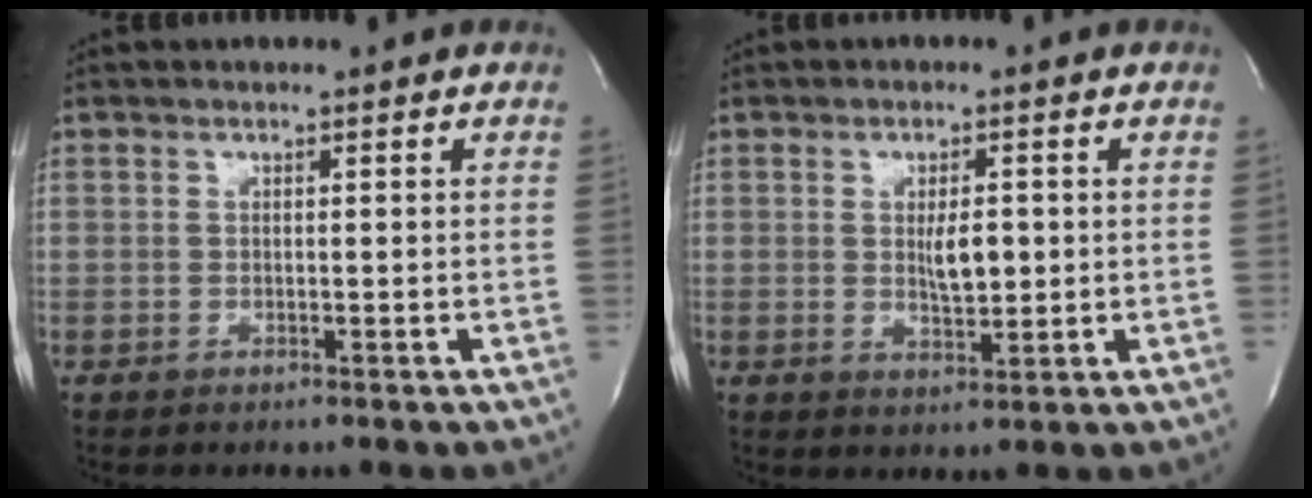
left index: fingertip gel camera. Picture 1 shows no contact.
{"total": 4.1, "force": [0.3, 1.4, 3.8], "torque": [-0.066, -0.004, 0.010]}